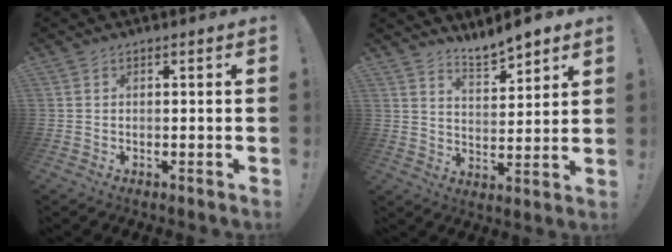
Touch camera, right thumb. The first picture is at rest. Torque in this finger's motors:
{"motor_torque": [0.00, 0.09, -0.06, 0.26, 0.05]}